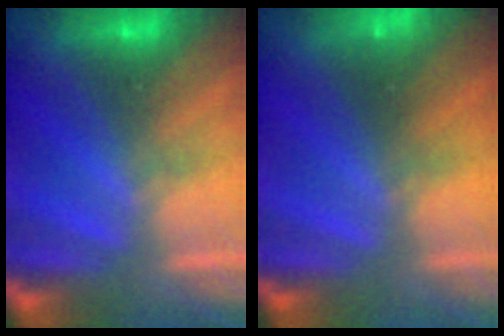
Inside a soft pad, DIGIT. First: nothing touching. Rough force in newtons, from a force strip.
{"total": 3.8}